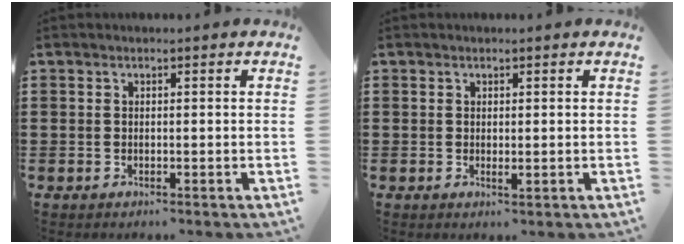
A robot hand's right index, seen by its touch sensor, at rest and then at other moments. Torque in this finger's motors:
{"motor_torque": [0.06, -0.04, 0.01, 0.00]}